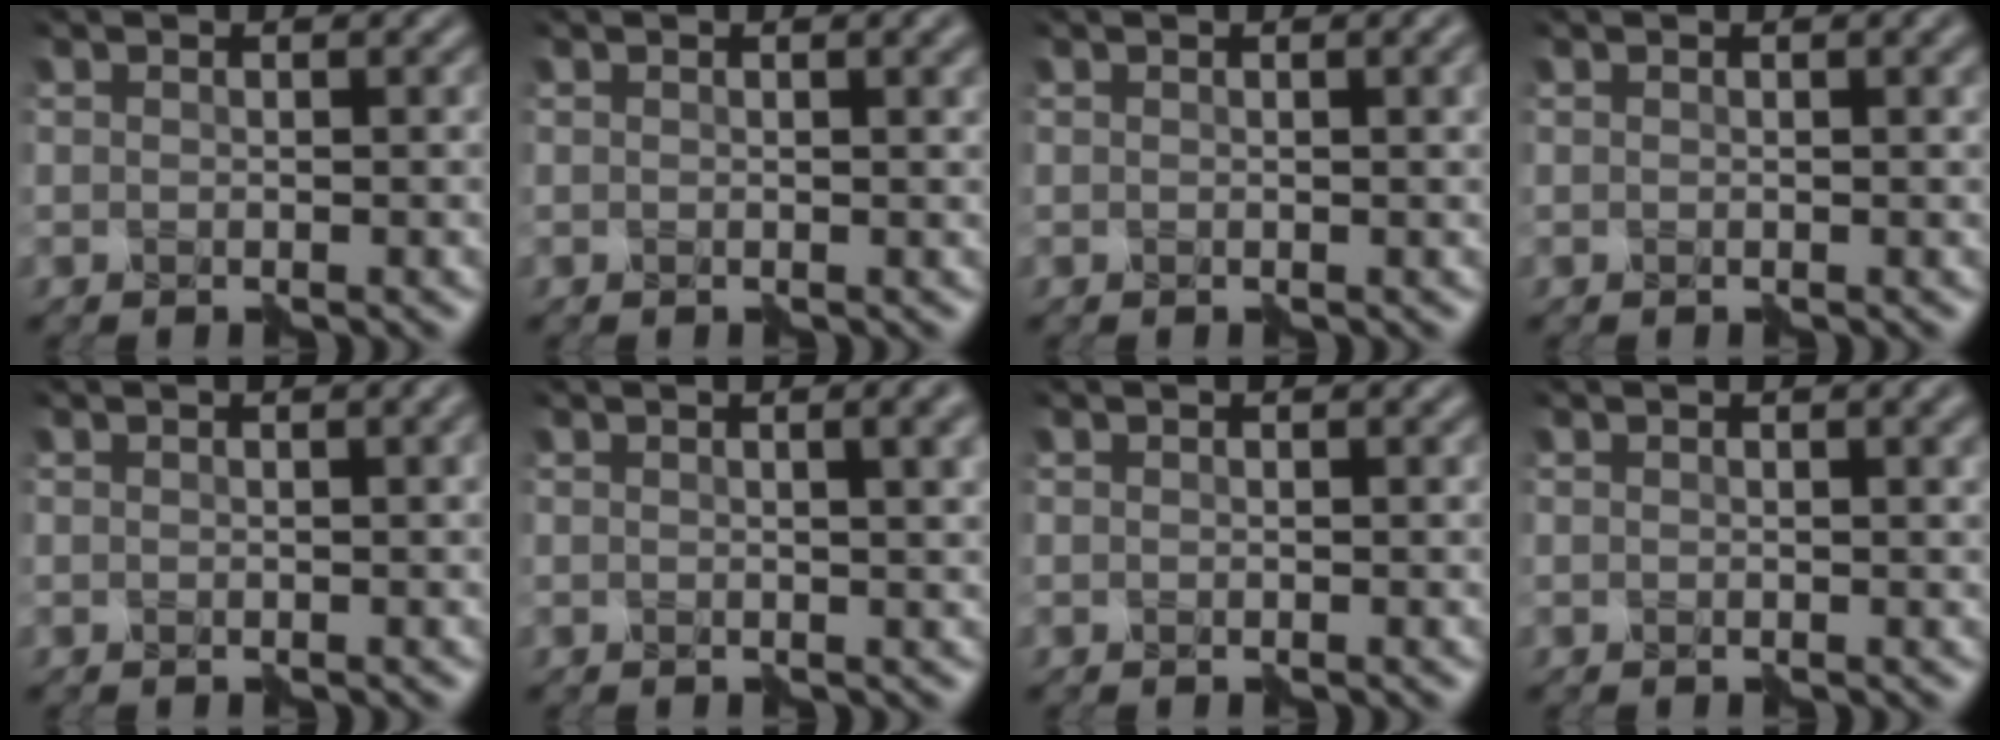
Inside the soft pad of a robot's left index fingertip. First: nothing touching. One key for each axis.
{"total": 1.3, "fx": 0.5, "fy": 0.2, "fz": 1.1, "tx": -0.017, "ty": 0.003, "tz": 0.003}
{"total": 1.9, "fx": 0.5, "fy": 0.6, "fz": 1.7, "tx": -0.015, "ty": 0.005, "tz": 0.004}
{"total": 0.9, "fx": 0.4, "fy": 0.1, "fz": 0.9, "tx": -0.015, "ty": 0.002, "tz": 0.002}
{"total": 1.7, "fx": 0.4, "fy": 0.6, "fz": 1.5, "tx": -0.012, "ty": 0.003, "tz": 0.004}
{"total": 4.5, "fx": 1.6, "fy": 2.0, "fz": 3.7, "tx": -0.024, "ty": 0.025, "tz": -0.004}
{"total": 0.0}
{"total": 1.5, "fx": 0.5, "fy": 0.3, "fz": 1.3, "tx": -0.017, "ty": 0.004, "tz": 0.003}